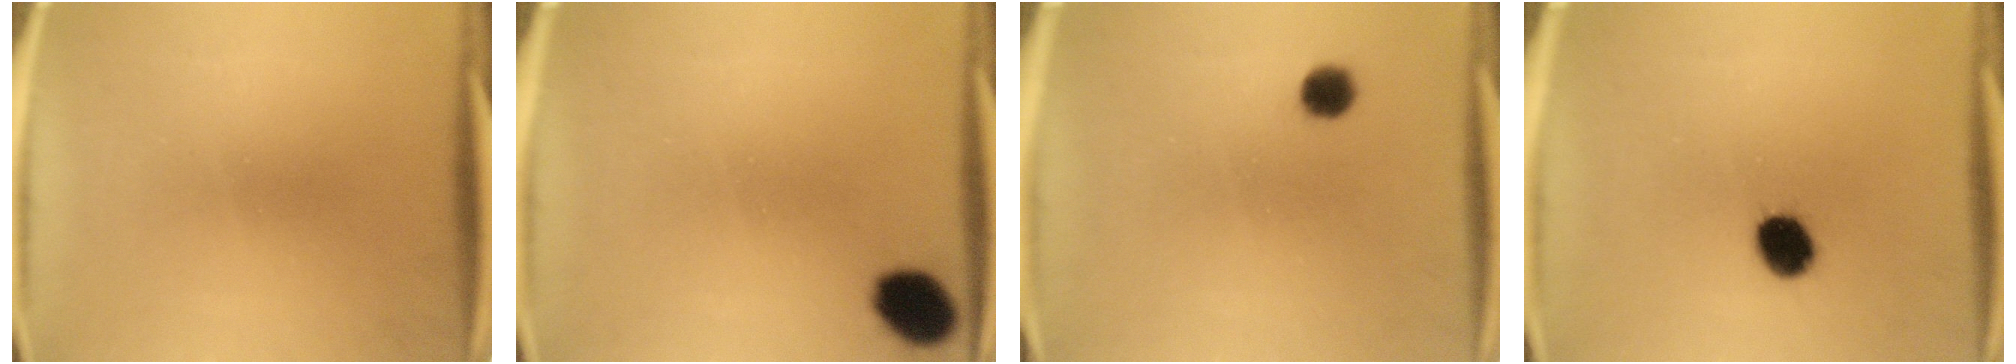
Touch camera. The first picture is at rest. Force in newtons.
{"total": 7.7}
{"total": 3.1}
{"total": 7.2}